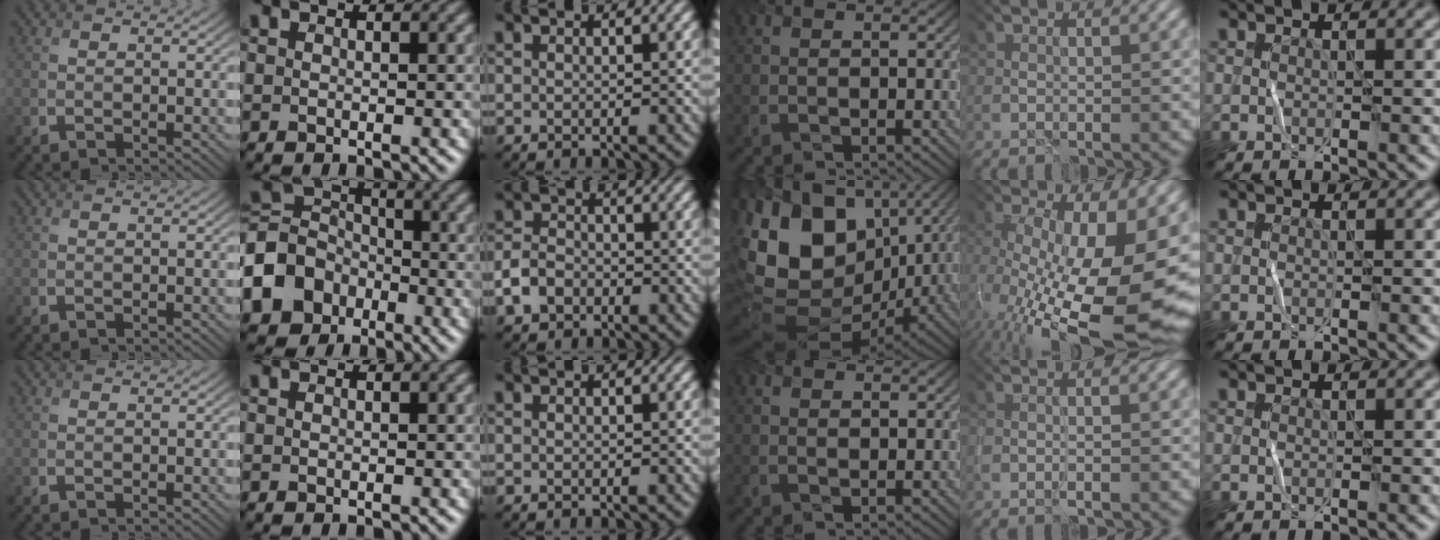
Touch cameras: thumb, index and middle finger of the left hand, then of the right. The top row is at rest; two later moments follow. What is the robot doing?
{"motion": "fold", "object": "bandana"}